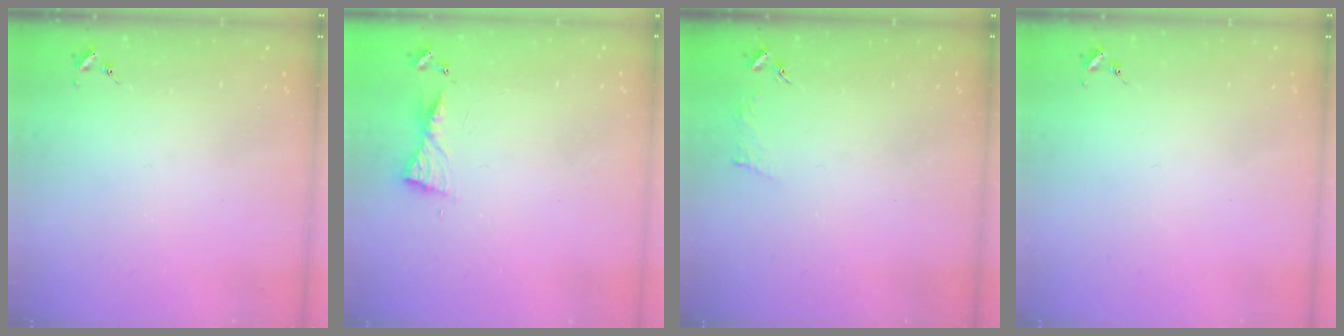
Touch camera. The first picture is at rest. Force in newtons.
{"total": 5.6, "press": 5.6, "slide": 0.5}
{"total": 3.4, "press": 3.3, "slide": 0.5}
{"total": 0.0}